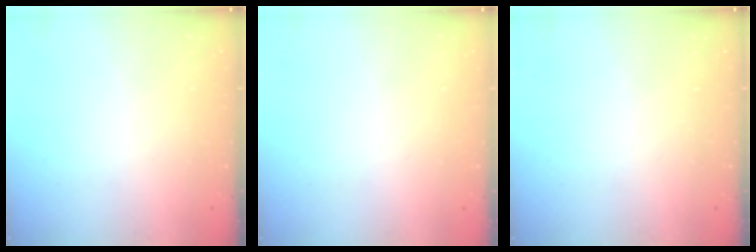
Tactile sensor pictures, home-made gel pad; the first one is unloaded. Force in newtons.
{"total": 1.8, "press": 1.8, "slide": 0.1}
{"total": 0.0}